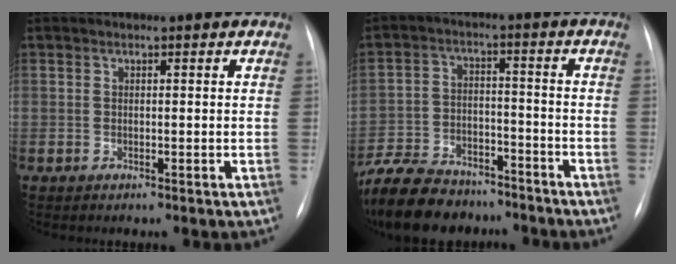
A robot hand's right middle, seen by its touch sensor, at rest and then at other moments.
{"total": 17.0, "force": [-14.0, 6.9, 6.9], "torque": [-0.157, -0.003, -0.225]}